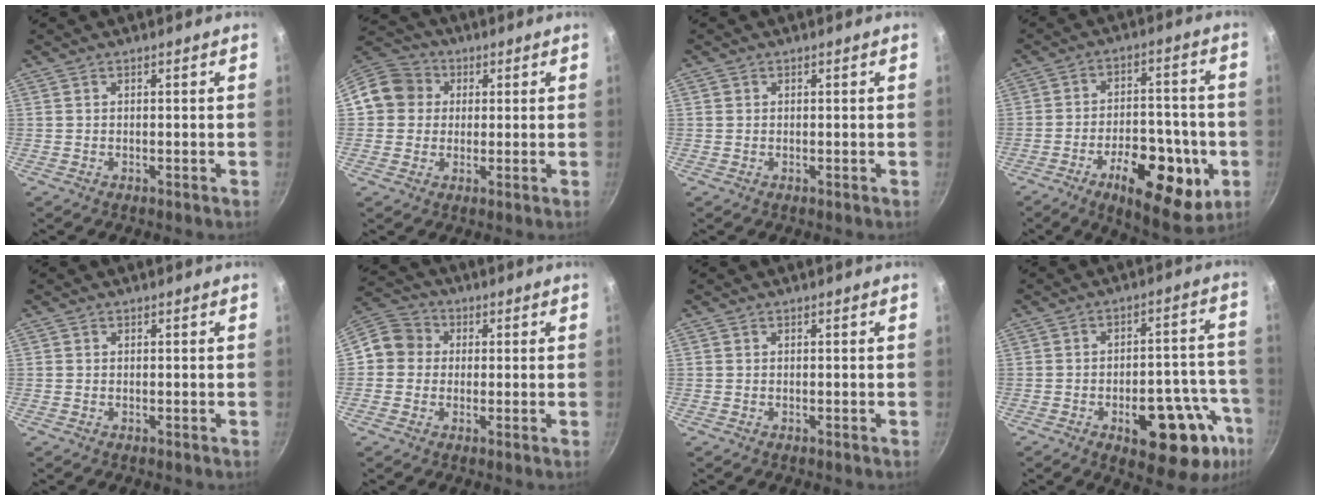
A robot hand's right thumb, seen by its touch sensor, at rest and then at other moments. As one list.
[{"total": 9.8, "force": [1.7, 9.1, 3.2], "torque": [-0.030, 0.021, 0.012]}, {"total": 1.6, "force": [0.3, 1.5, 0.4], "torque": [0.001, 0.004, 0.002]}, {"total": 18.2, "force": [-6.7, 8.7, 14.6], "torque": [-0.172, 0.019, -0.093]}, {"total": 0.0}, {"total": 7.8, "force": [0.2, 7.3, 2.6], "torque": [-0.011, 0.019, -0.019]}, {"total": 0.0}, {"total": 18.5, "force": [-7.9, 8.7, 14.3], "torque": [-0.119, 0.037, -0.099]}]